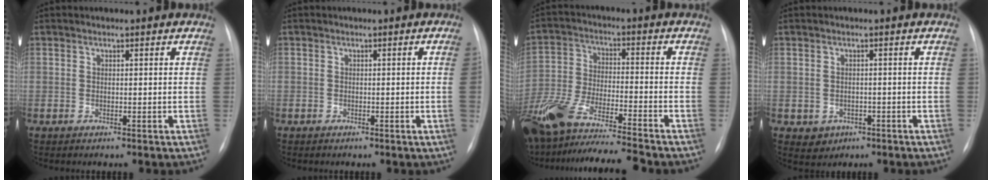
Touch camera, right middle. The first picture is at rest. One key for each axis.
{"total": 1.3, "fx": -0.2, "fy": -0.4, "fz": 1.2, "tx": -0.015, "ty": 0.001, "tz": -0.002}
{"total": 18.8, "fx": -16.2, "fy": 0.6, "fz": 9.4, "tx": -0.211, "ty": -0.029, "tz": -0.288}
{"total": 2.8, "fx": -1.1, "fy": 2.4, "fz": 0.7, "tx": -0.007, "ty": 0.005, "tz": -0.006}